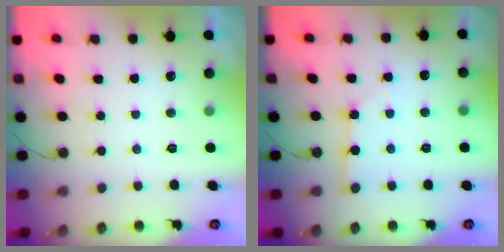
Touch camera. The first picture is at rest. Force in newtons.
{"total": 2.1, "press": 2.1, "slide": 0.3}